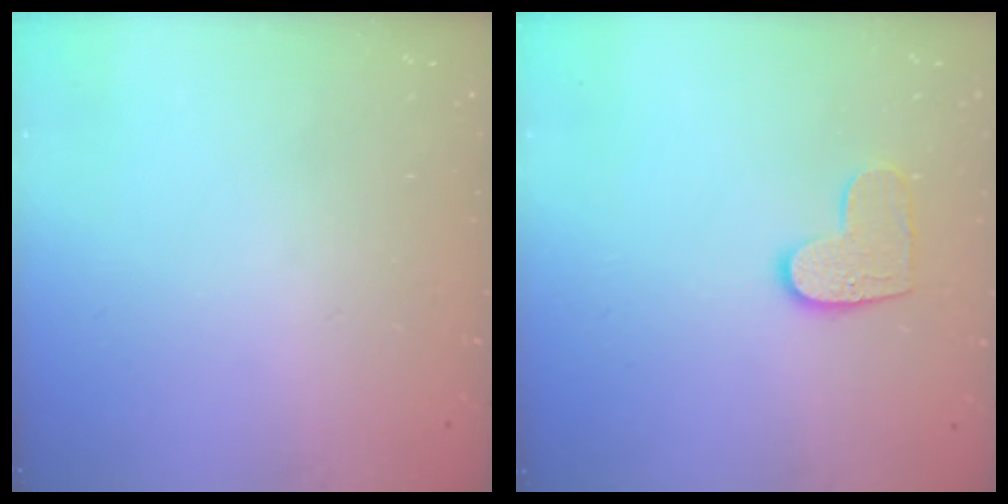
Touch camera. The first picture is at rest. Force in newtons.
{"total": 8.9, "press": 8.9, "slide": 0.5}